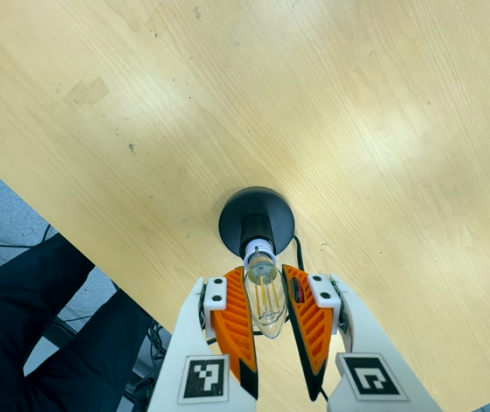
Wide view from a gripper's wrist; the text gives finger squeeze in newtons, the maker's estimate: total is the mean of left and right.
{"total": 13.0, "left": 13.1, "right": 12.9}